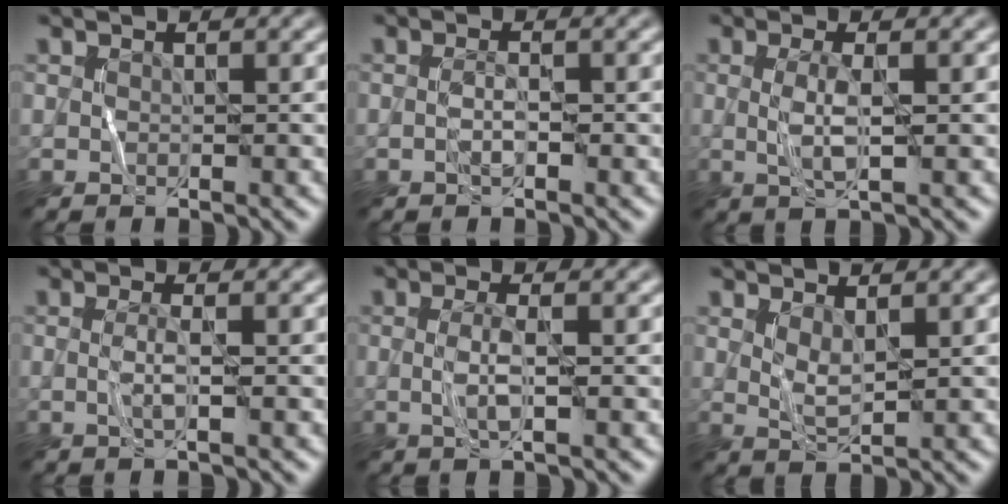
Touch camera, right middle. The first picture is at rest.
{"total": 0.8, "force": [-0.3, 0.2, 0.7], "torque": [-0.016, 0.008, -0.009]}
{"total": 2.2, "force": [0.1, 0.4, 2.2], "torque": [-0.051, 0.003, 0.002]}
{"total": 1.3, "force": [-0.1, 0.2, 1.3], "torque": [-0.030, 0.003, -0.004]}
{"total": 1.9, "force": [-0.1, 0.3, 1.8], "torque": [-0.042, 0.003, -0.003]}
{"total": 1.5, "force": [0.8, 0.4, 1.2], "torque": [-0.029, 0.001, 0.018]}